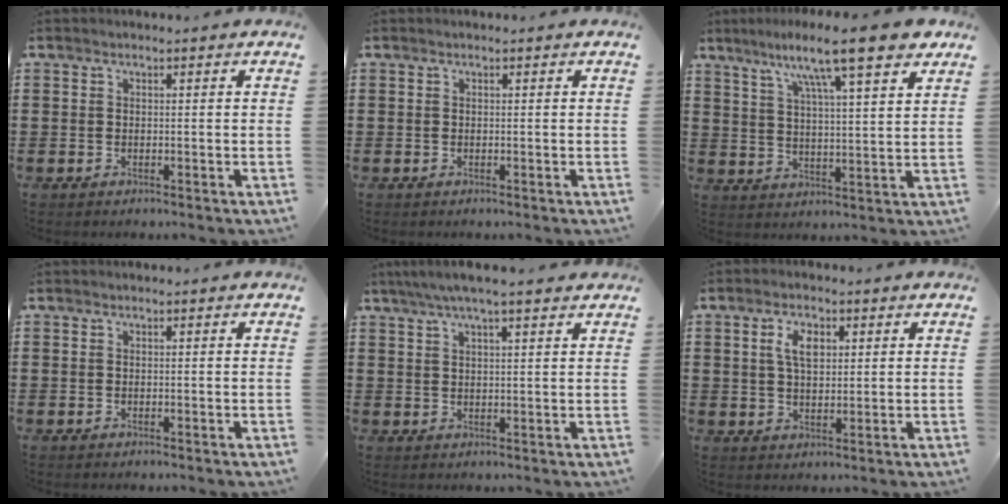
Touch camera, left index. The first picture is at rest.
{"total": 0.0}
{"total": 11.0, "force": [8.3, 0.9, 7.2], "torque": [-0.139, -0.034, 0.132]}
{"total": 0.0}
{"total": 4.6, "force": [3.5, 0.4, 3.1], "torque": [-0.066, 0.000, 0.061]}
{"total": 4.7, "force": [1.6, 2.4, 3.7], "torque": [-0.073, 0.009, 0.025]}